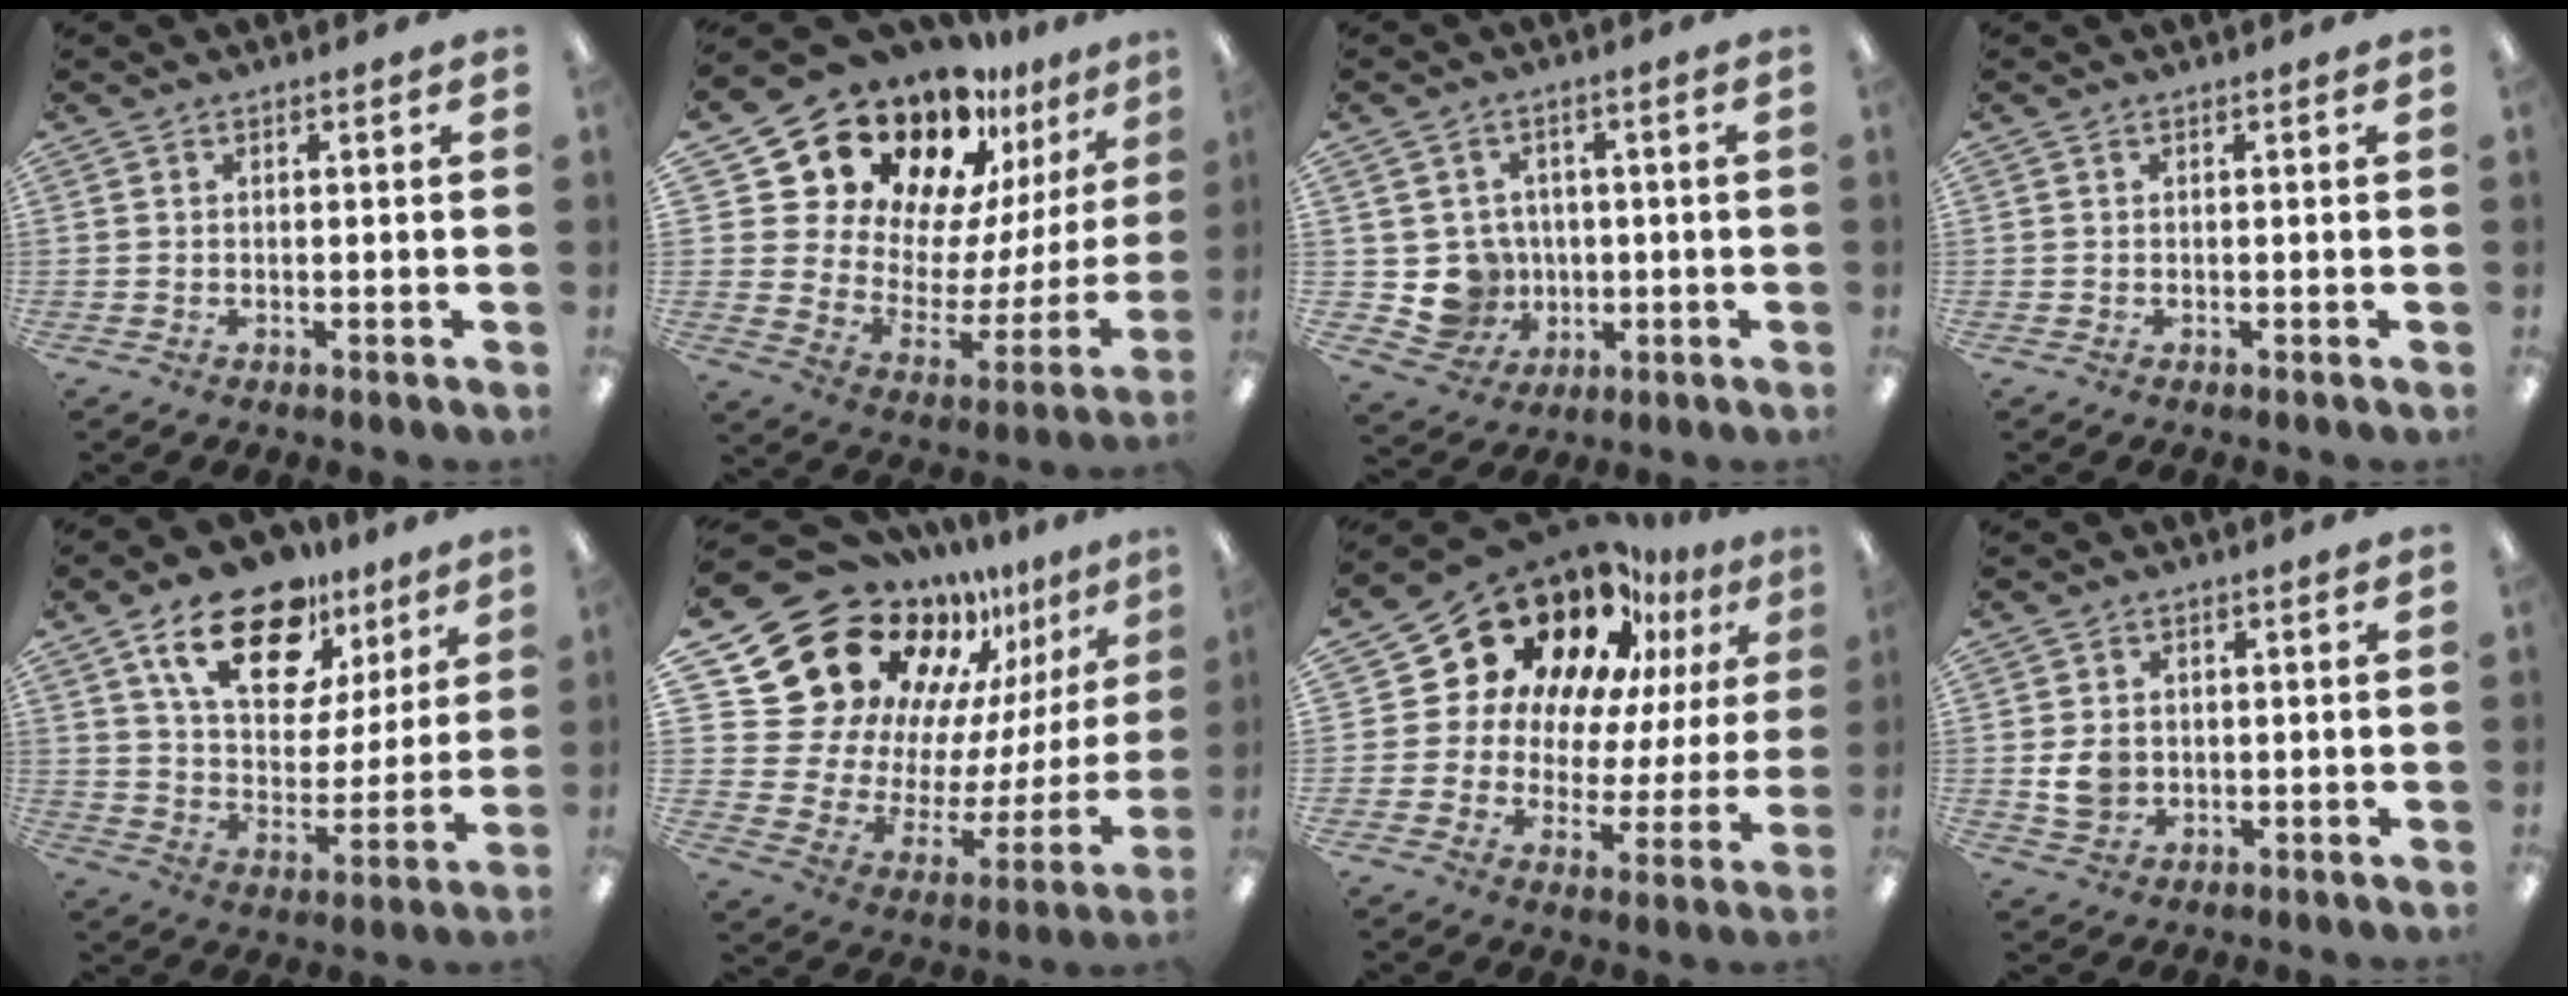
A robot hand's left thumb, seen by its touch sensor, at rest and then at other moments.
{"total": 22.1, "force": [17.8, 10.7, 7.6], "torque": [-0.130, -0.149, 0.333]}
{"total": 7.8, "force": [0.0, 7.7, 1.2], "torque": [-0.042, 0.001, 0.012]}
{"total": 0.0}
{"total": 19.2, "force": [12.3, 10.2, 10.8], "torque": [-0.176, -0.056, 0.213]}
{"total": 22.5, "force": [15.8, 13.8, 8.2], "torque": [-0.106, -0.148, 0.317]}
{"total": 21.7, "force": [15.1, 12.6, 9.1], "torque": [-0.161, -0.105, 0.281]}
{"total": 5.2, "force": [-0.2, 4.4, 2.8], "torque": [-0.043, 0.002, -0.003]}